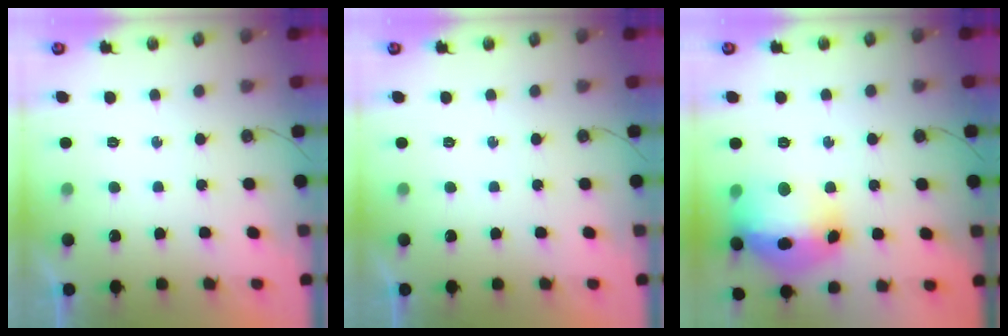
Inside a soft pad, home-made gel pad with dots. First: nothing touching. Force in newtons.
{"total": 0.0}
{"total": 18.9, "press": 18.8, "slide": 1.7}